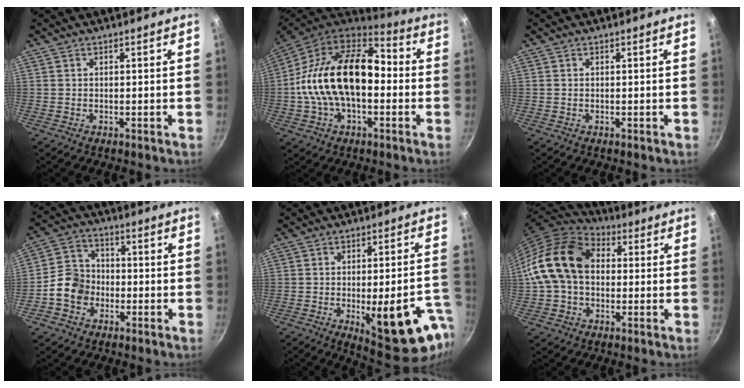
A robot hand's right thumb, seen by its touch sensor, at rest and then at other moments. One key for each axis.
{"total": 22.8, "fx": -1.0, "fy": 13.8, "fz": 18.1, "tx": -0.299, "ty": 0.048, "tz": -0.030}
{"total": 0.0}
{"total": 8.9, "fx": -2.7, "fy": 7.4, "fz": 4.2, "tx": -0.050, "ty": 0.029, "tz": -0.065}
{"total": 19.3, "fx": -6.5, "fy": 6.5, "fz": 17.0, "tx": -0.179, "ty": 0.010, "tz": -0.075}
{"total": 16.5, "fx": 1.1, "fy": 12.1, "fz": 11.2, "tx": -0.188, "ty": 0.034, "tz": 0.006}